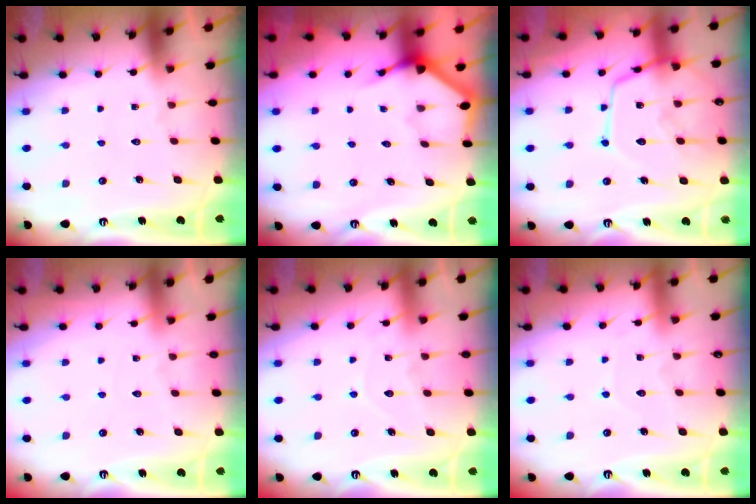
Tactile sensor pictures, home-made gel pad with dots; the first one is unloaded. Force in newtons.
{"total": 4.1, "press": 4.1, "slide": 0.1}
{"total": 15.1, "press": 15.1, "slide": 1.4}
{"total": 2.6, "press": 2.6, "slide": 0.3}
{"total": 7.8, "press": 7.7, "slide": 0.7}
{"total": 4.9, "press": 4.9, "slide": 0.5}